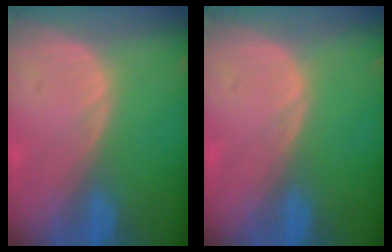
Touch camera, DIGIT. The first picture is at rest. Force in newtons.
{"total": 0.0}